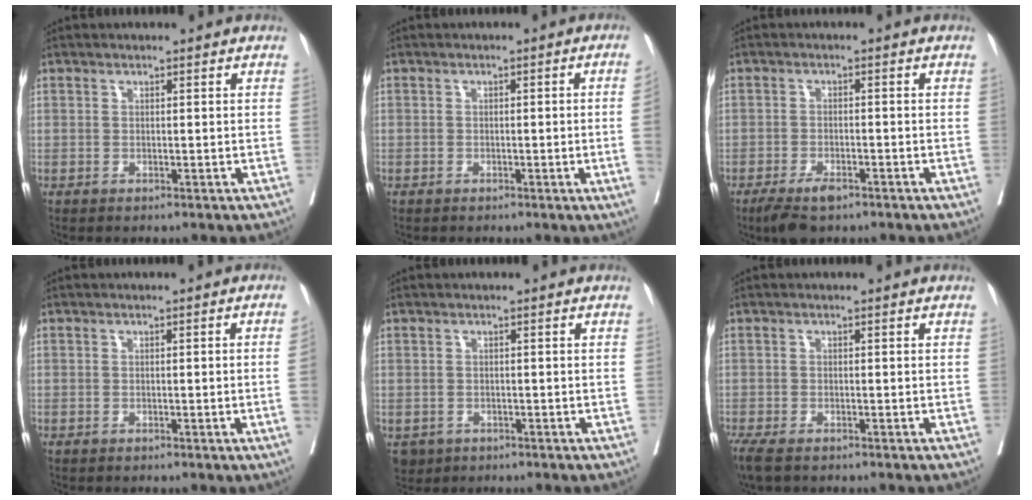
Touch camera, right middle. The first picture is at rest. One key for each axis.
{"total": 3.0, "fx": -0.6, "fy": -0.5, "fz": 2.9, "tx": -0.040, "ty": 0.002, "tz": -0.005}
{"total": 4.5, "fx": -3.1, "fy": 1.6, "fz": 2.9, "tx": -0.053, "ty": -0.005, "tz": -0.049}
{"total": 2.0, "fx": -0.4, "fy": -0.5, "fz": 1.9, "tx": -0.029, "ty": 0.002, "tz": -0.002}
{"total": 3.1, "fx": -1.7, "fy": 2.5, "fz": 0.6, "tx": -0.007, "ty": 0.001, "tz": -0.025}
{"total": 4.8, "fx": -3.6, "fy": 1.6, "fz": 2.7, "tx": -0.054, "ty": -0.015, "tz": -0.062}